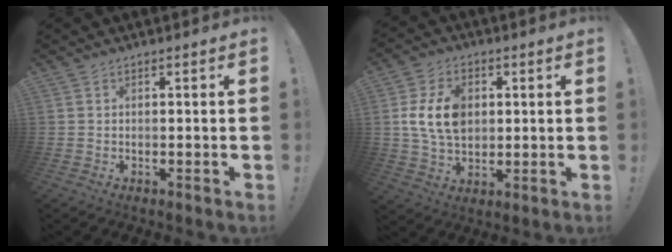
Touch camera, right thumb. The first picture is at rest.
{"total": 13.6, "force": [2.1, 9.8, 9.2], "torque": [-0.174, 0.005, 0.040]}